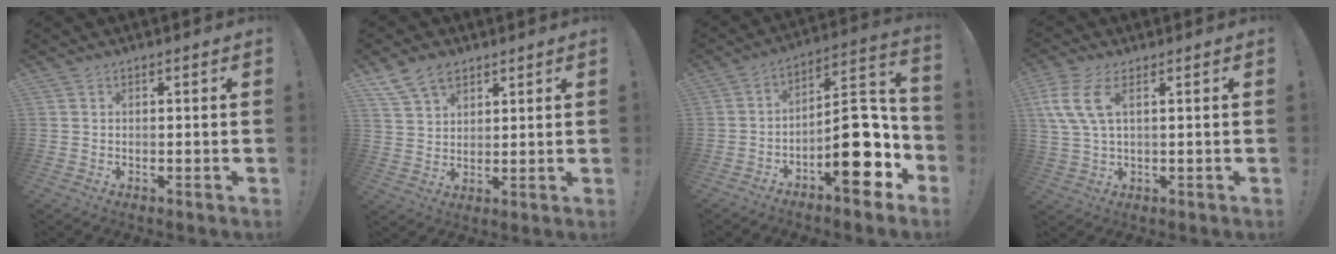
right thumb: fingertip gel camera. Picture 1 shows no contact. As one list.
[{"total": 9.0, "force": [6.0, 5.7, 3.4], "torque": [-0.055, -0.027, 0.119]}, {"total": 18.2, "force": [-6.6, 7.3, 15.3], "torque": [-0.198, 0.042, -0.098]}, {"total": 8.7, "force": [3.2, 3.5, 7.3], "torque": [-0.149, -0.004, 0.064]}]